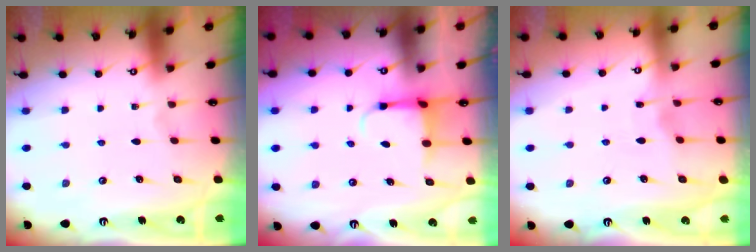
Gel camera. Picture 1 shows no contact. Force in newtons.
{"total": 4.0, "press": 3.8, "slide": 1.2}
{"total": 2.6, "press": 2.6, "slide": 0.3}